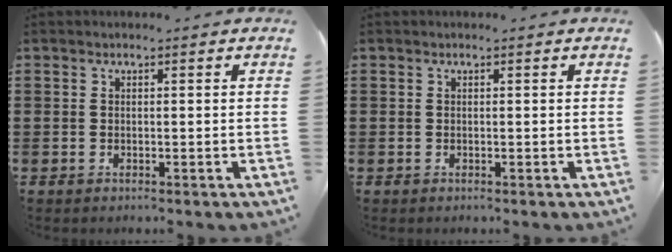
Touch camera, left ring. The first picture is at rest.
{"total": 0.0}